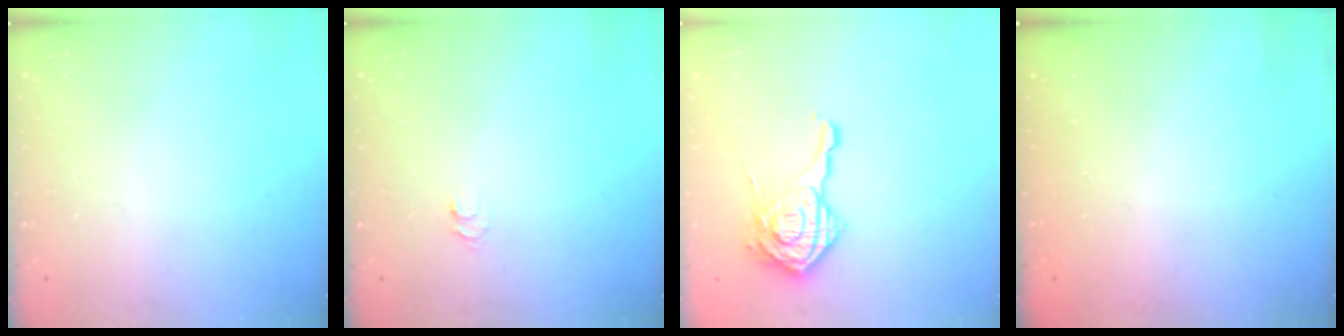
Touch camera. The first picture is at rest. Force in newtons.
{"total": 4.4, "press": 4.4, "slide": 0.5}
{"total": 15.0, "press": 15.0, "slide": 0.6}
{"total": 2.3, "press": 2.2, "slide": 0.8}